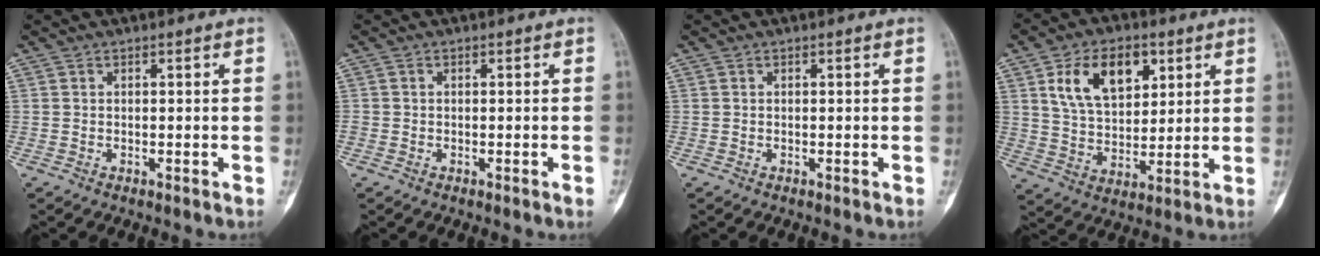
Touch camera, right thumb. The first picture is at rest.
{"total": 0.9, "force": [-0.5, 0.1, 0.8], "torque": [-0.012, -0.001, -0.009]}
{"total": 0.0}
{"total": 13.6, "force": [5.6, 8.4, 9.2], "torque": [-0.125, -0.016, 0.106]}